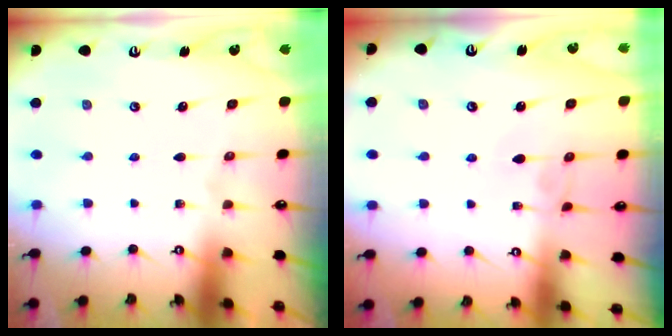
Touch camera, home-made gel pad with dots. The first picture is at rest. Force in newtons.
{"total": 2.2, "press": 2.2, "slide": 0.1}